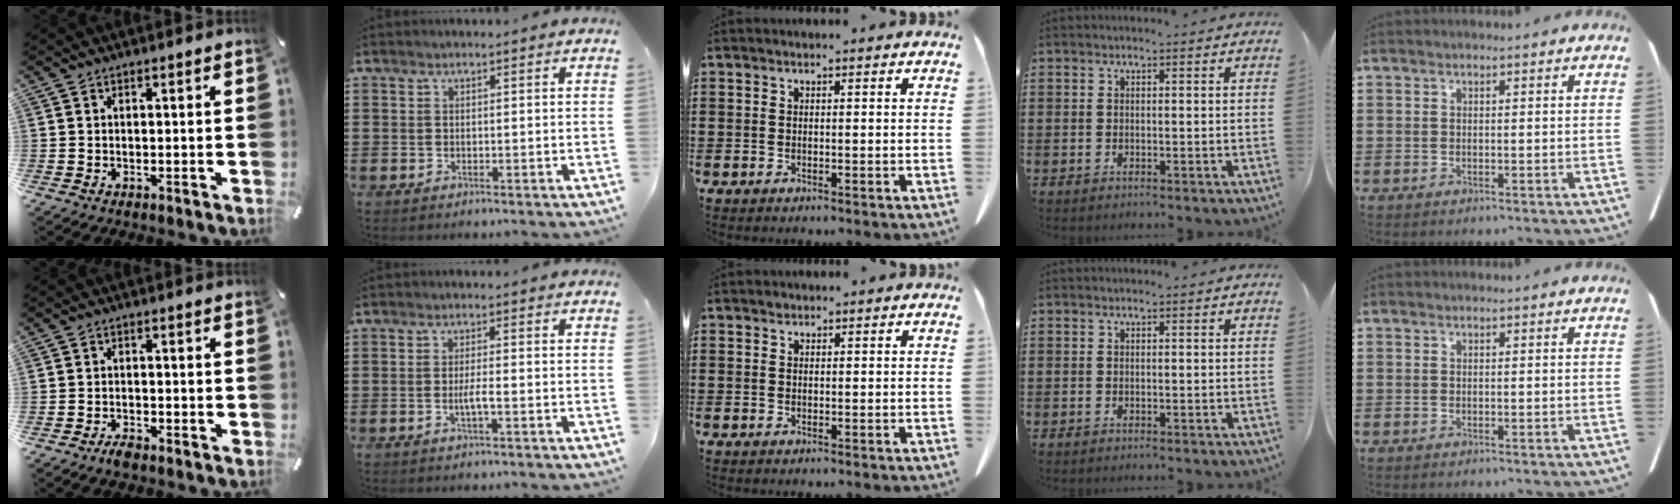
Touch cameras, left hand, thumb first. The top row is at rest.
{"thumb": {"total": 2.6, "force": [-2.3, 0.8, 0.9], "torque": [-0.022, 0.011, -0.048]}, "index": {"total": 2.4, "force": [-0.7, 0.3, 2.3], "torque": [-0.048, -0.002, -0.014]}, "middle": {"total": 0.5, "force": [0.3, 0.4, 0.1], "torque": [-0.005, 0.002, 0.007]}}